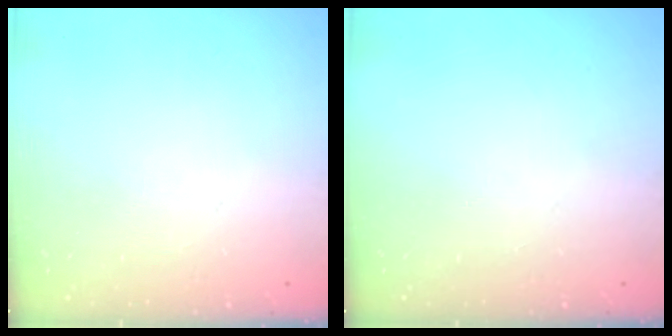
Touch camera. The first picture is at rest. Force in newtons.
{"total": 0.0}